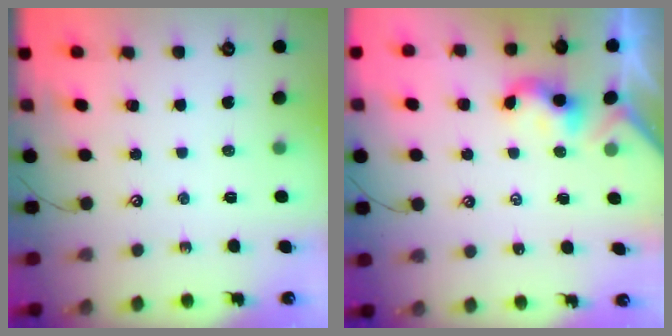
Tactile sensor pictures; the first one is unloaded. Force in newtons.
{"total": 2.0, "press": 2.0, "slide": 0.2}